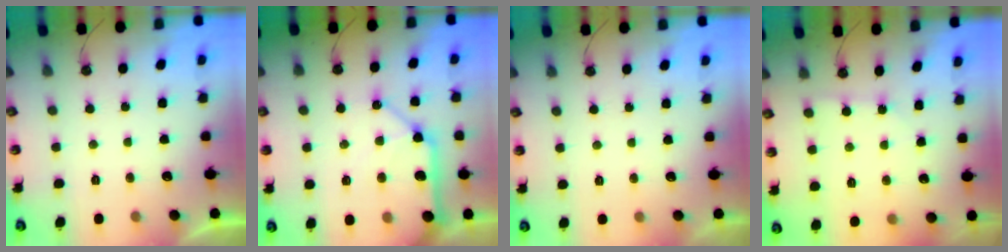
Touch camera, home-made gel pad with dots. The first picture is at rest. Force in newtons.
{"total": 16.6, "press": 16.5, "slide": 2.3}
{"total": 0.8, "press": 0.5, "slide": 0.6}
{"total": 2.4, "press": 2.3, "slide": 0.4}